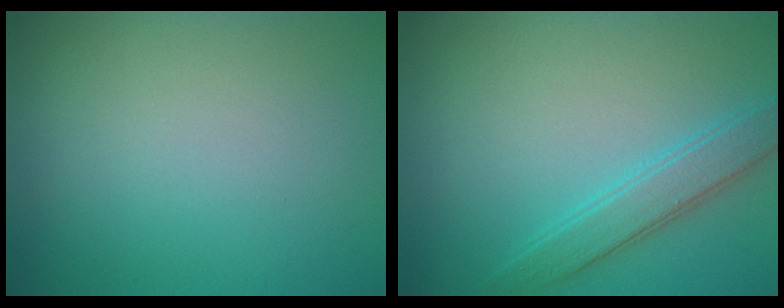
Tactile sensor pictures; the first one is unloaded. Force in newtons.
{"total": 2.8, "press": 2.8, "slide": 0.1}